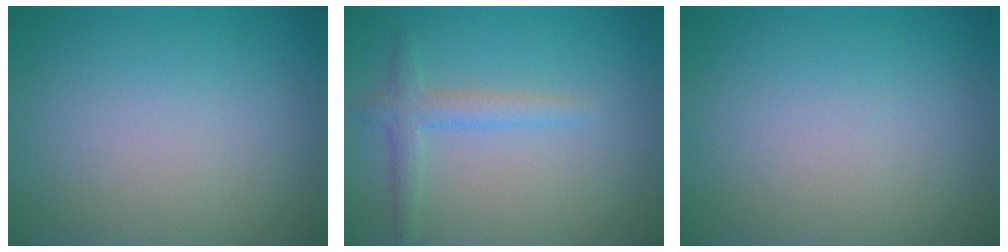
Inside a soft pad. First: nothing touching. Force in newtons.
{"total": 2.1, "press": 2.1, "slide": 0.2}
{"total": 0.0}